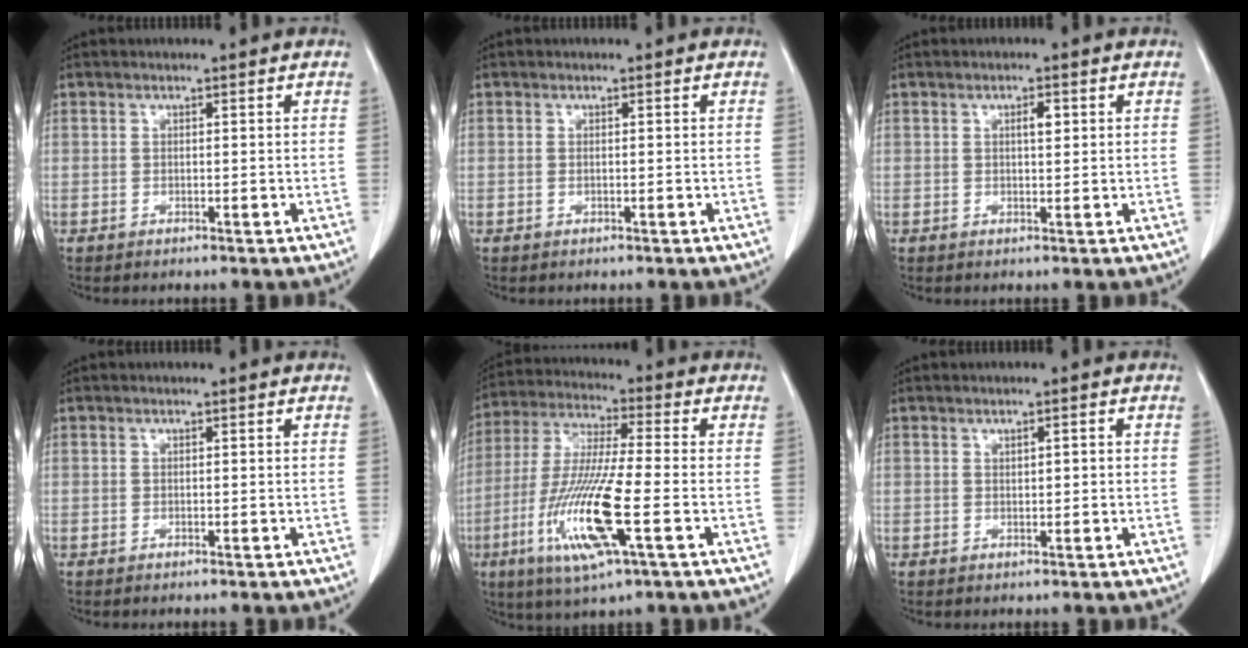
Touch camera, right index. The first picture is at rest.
{"total": 0.0}
{"total": 1.7, "force": [0.5, 0.5, 1.6], "torque": [-0.027, 0.001, 0.008]}
{"total": 0.0}
{"total": 15.3, "force": [-4.9, 1.1, 14.5], "torque": [-0.302, -0.022, -0.093]}
{"total": 1.3, "force": [0.3, 0.4, 1.2], "torque": [-0.023, 0.001, 0.007]}